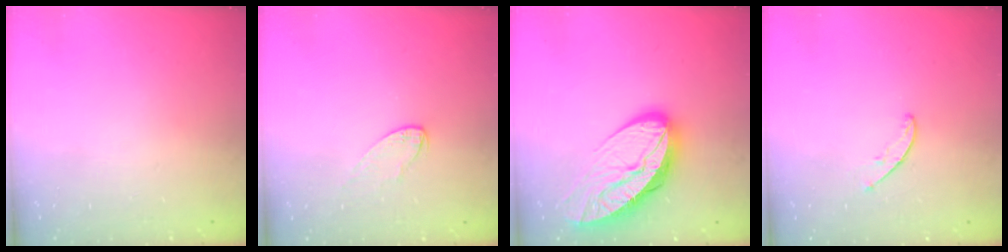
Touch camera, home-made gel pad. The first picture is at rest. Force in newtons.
{"total": 5.0, "press": 5.0, "slide": 0.4}
{"total": 14.7, "press": 14.6, "slide": 1.4}
{"total": 5.1, "press": 5.0, "slide": 0.4}